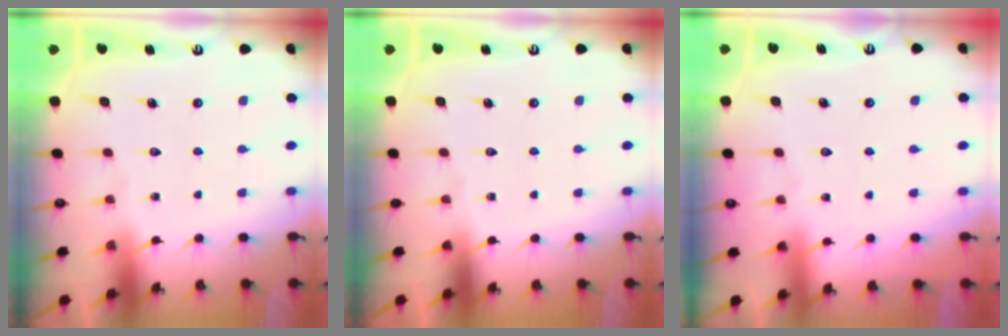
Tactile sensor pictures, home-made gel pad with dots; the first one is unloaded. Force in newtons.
{"total": 0.0}
{"total": 1.1, "press": 1.1, "slide": 0.2}